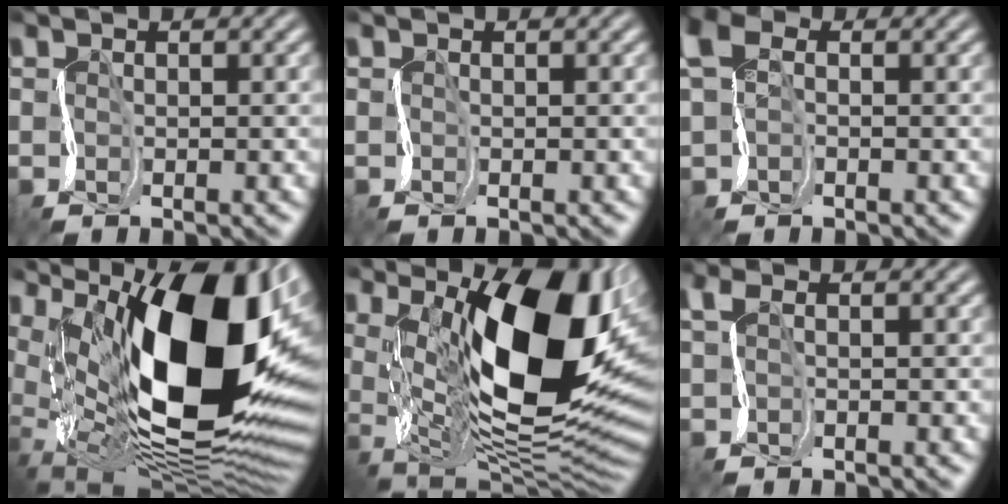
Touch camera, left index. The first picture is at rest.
{"total": 0.0}
{"total": 3.2, "force": [0.8, 2.0, 2.3], "torque": [-0.072, 0.013, 0.007]}
{"total": 17.0, "force": [5.3, 8.0, 14.0], "torque": [-0.225, -0.001, 0.096]}
{"total": 15.3, "force": [4.1, 7.0, 12.9], "torque": [-0.183, -0.002, 0.063]}
{"total": 1.1, "force": [0.5, 0.1, 1.0], "torque": [-0.030, 0.005, 0.004]}